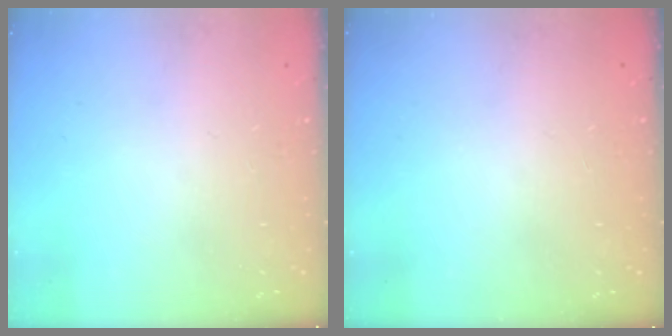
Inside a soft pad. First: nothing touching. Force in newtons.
{"total": 0.0}